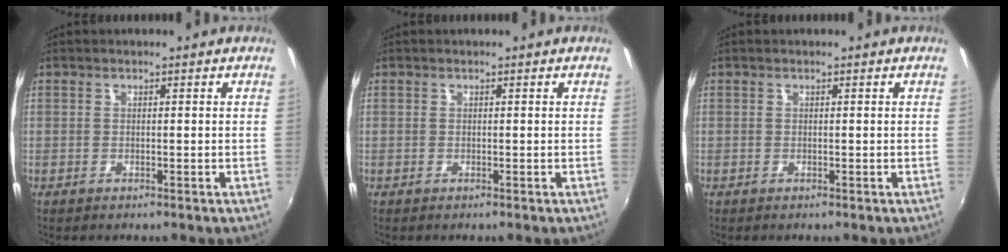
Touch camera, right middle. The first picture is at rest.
{"total": 0.0}
{"total": 0.0}